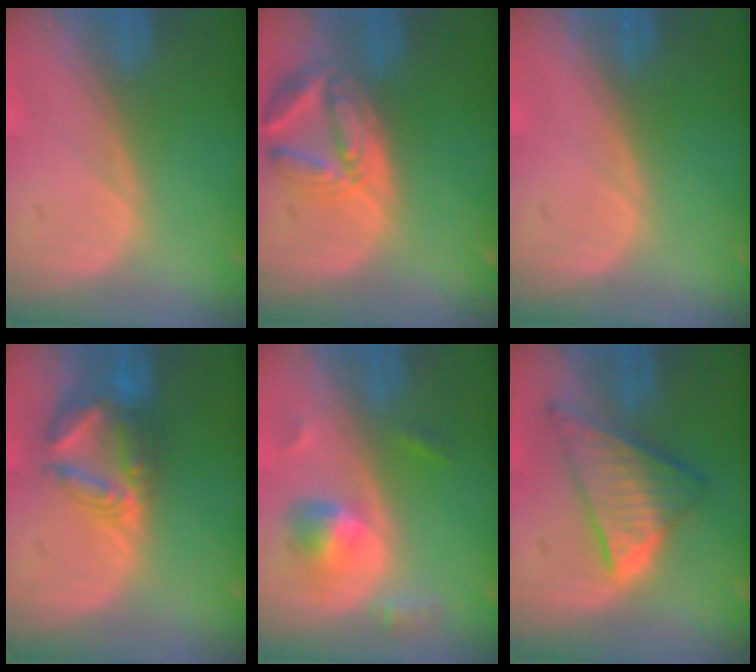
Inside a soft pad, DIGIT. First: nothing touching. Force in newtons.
{"total": 7.7, "press": 6.8, "slide": 3.6}
{"total": 0.0}
{"total": 6.8, "press": 6.6, "slide": 1.7}
{"total": 5.7, "press": 5.2, "slide": 2.4}
{"total": 8.8, "press": 8.7, "slide": 0.6}